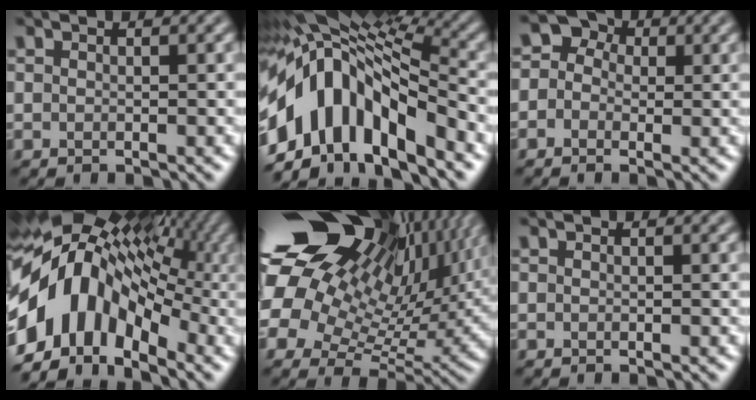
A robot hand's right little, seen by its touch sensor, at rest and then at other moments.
{"total": 13.6, "force": [-4.9, 6.9, 10.6], "torque": [-0.193, 0.012, -0.088]}
{"total": 4.4, "force": [0.9, 3.8, 2.0], "torque": [-0.004, 0.019, -0.030]}
{"total": 12.8, "force": [-2.3, 8.6, 9.2], "torque": [-0.164, 0.018, -0.058]}
{"total": 21.6, "force": [9.5, 12.8, 14.5], "torque": [-0.310, 0.049, 0.166]}
{"total": 0.0}